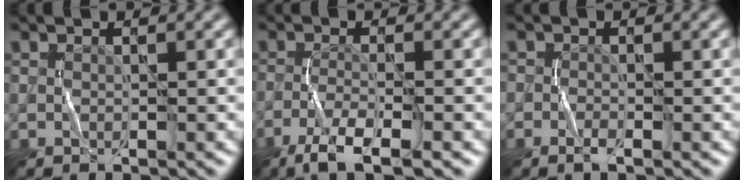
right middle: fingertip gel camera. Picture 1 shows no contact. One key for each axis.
{"total": 4.6, "fx": -3.1, "fy": 0.8, "fz": 3.2, "tx": -0.062, "ty": -0.005, "tz": -0.064}
{"total": 1.1, "fx": -0.6, "fy": 0.5, "fz": 0.7, "tx": -0.014, "ty": 0.000, "tz": -0.015}